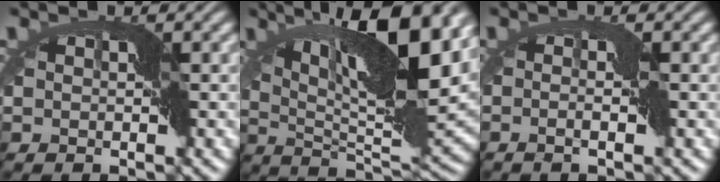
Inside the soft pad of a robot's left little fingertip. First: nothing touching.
{"total": 11.8, "force": [5.3, 2.9, 10.2], "torque": [-0.169, 0.003, 0.087]}
{"total": 1.1, "force": [-0.3, -0.9, 0.5], "torque": [-0.022, 0.000, -0.013]}